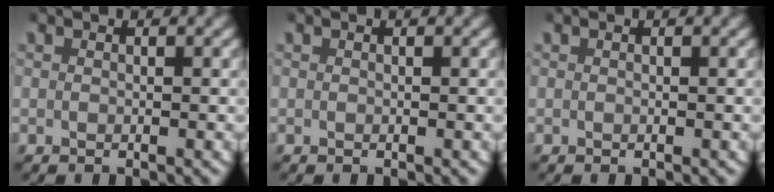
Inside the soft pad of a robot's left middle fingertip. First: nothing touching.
{"total": 0.0}
{"total": 0.0}